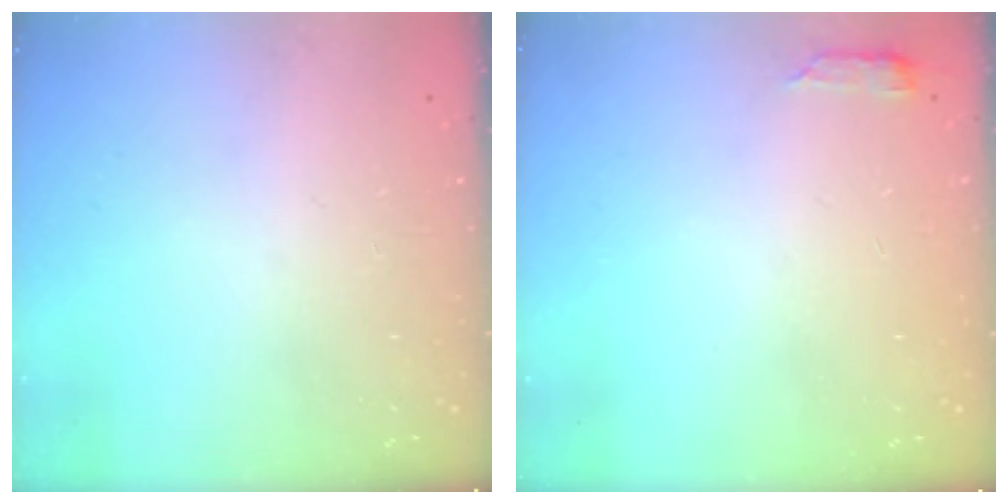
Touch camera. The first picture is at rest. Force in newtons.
{"total": 2.9, "press": 2.8, "slide": 0.6}